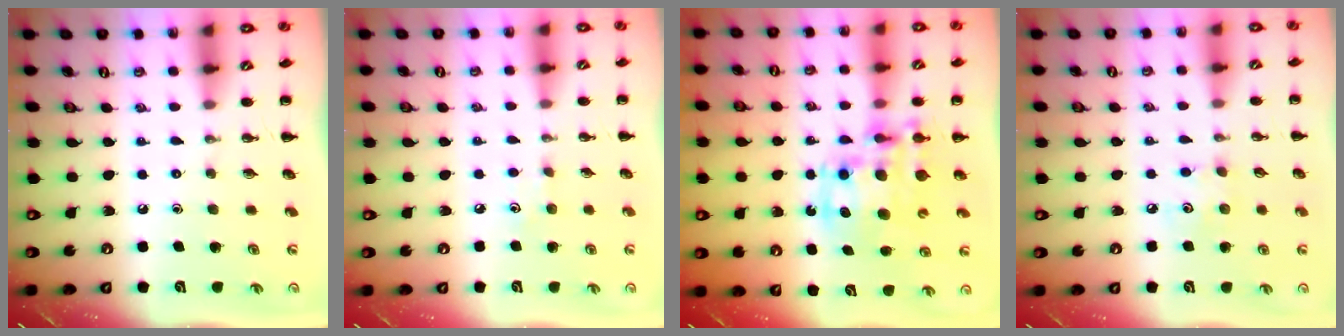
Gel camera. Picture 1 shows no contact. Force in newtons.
{"total": 4.8, "press": 4.5, "slide": 1.6}
{"total": 14.0, "press": 13.5, "slide": 3.4}
{"total": 4.5, "press": 4.4, "slide": 0.9}